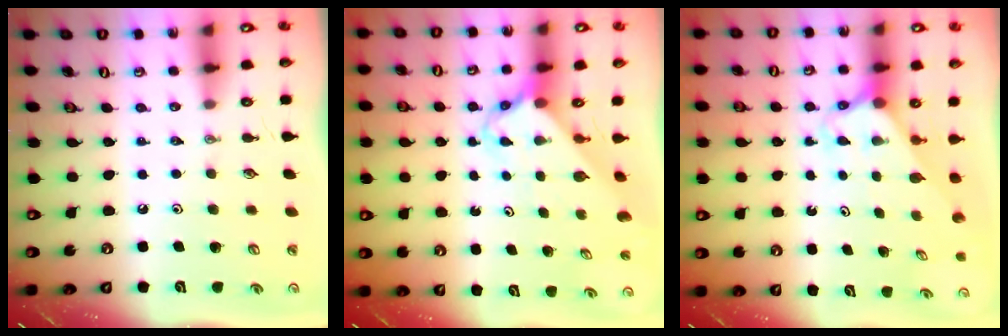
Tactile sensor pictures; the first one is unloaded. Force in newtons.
{"total": 2.9, "press": 2.9, "slide": 0.3}
{"total": 2.4, "press": 2.4, "slide": 0.2}